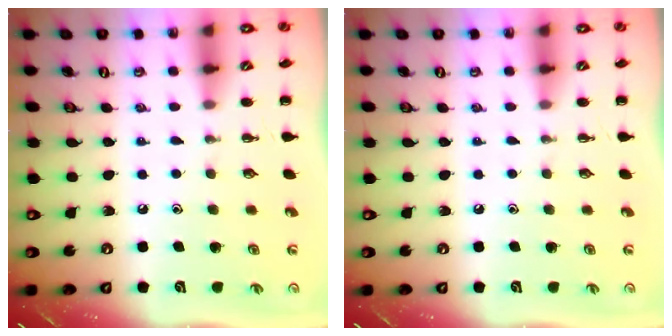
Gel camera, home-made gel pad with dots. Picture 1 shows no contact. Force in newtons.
{"total": 0.0}